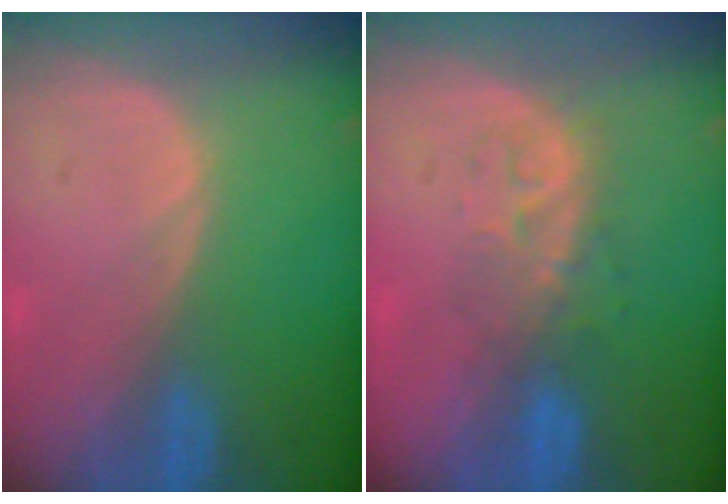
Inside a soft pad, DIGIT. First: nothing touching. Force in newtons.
{"total": 4.6, "press": 4.5, "slide": 1.1}